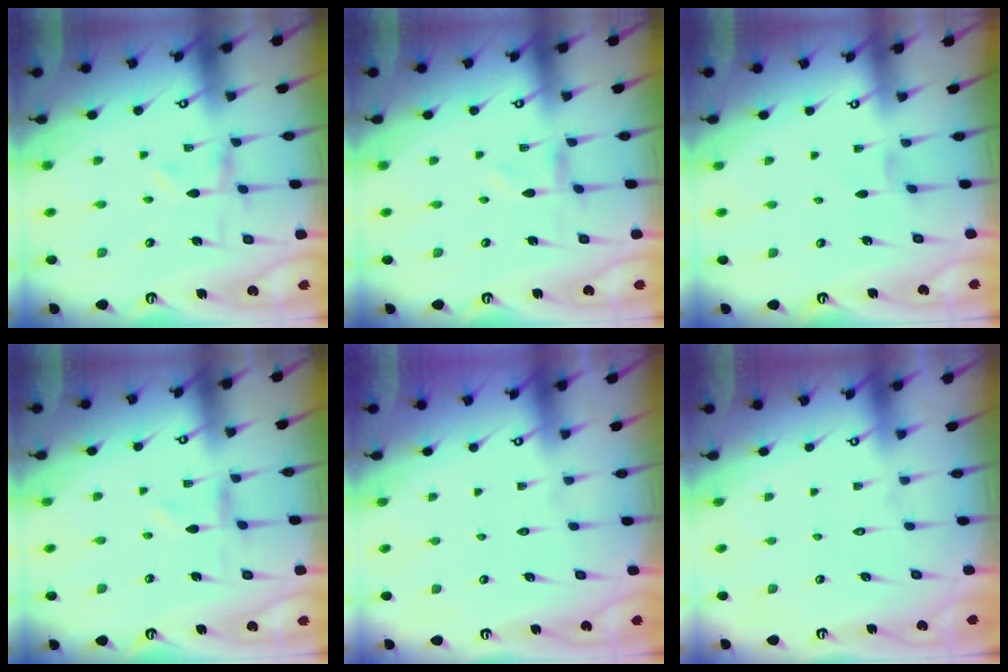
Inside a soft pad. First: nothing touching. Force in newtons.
{"total": 0.0}
{"total": 0.5, "press": 0.5, "slide": 0.2}
{"total": 0.0}
{"total": 1.6, "press": 1.6, "slide": 0.2}
{"total": 1.6, "press": 1.6, "slide": 0.1}